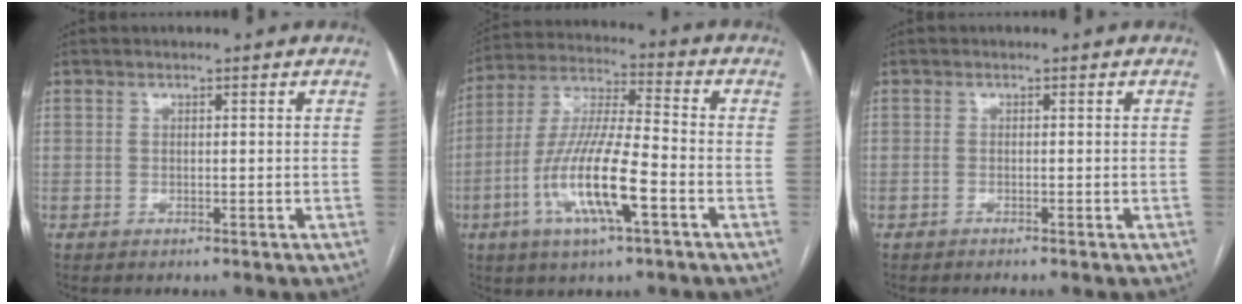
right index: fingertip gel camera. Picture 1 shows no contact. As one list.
[{"total": 14.4, "force": [-5.2, 2.0, 13.3], "torque": [-0.270, -0.006, -0.096]}, {"total": 0.6, "force": [-0.6, -0.1, 0.2], "torque": [-0.005, 0.000, -0.011]}]